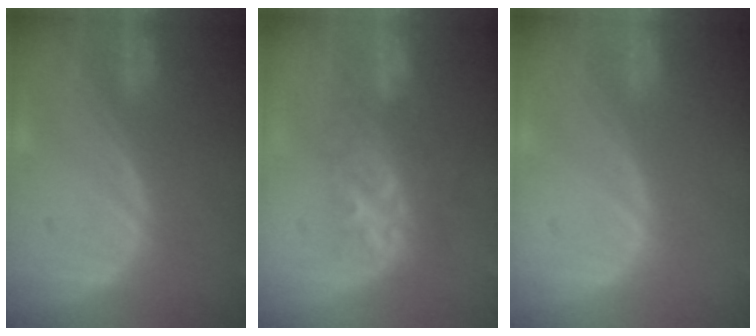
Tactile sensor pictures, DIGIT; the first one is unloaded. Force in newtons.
{"total": 8.8, "press": 7.2, "slide": 5.1}
{"total": 0.0}